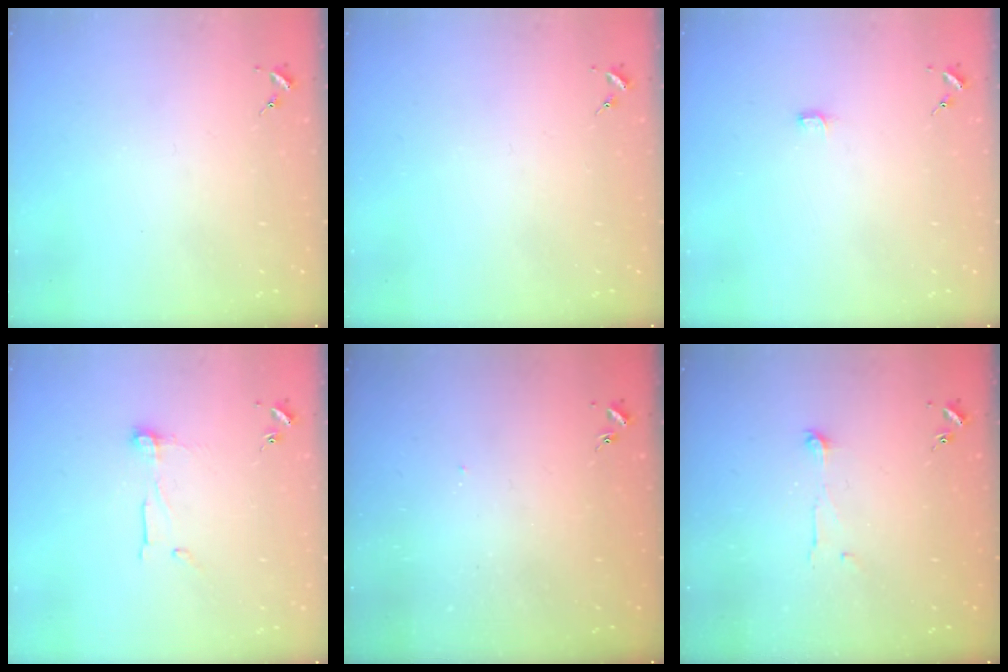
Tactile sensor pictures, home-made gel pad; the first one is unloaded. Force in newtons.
{"total": 0.0}
{"total": 2.7, "press": 2.7, "slide": 0.3}
{"total": 7.7, "press": 7.6, "slide": 0.5}
{"total": 2.7, "press": 2.7, "slide": 0.1}
{"total": 4.8, "press": 4.8, "slide": 0.4}